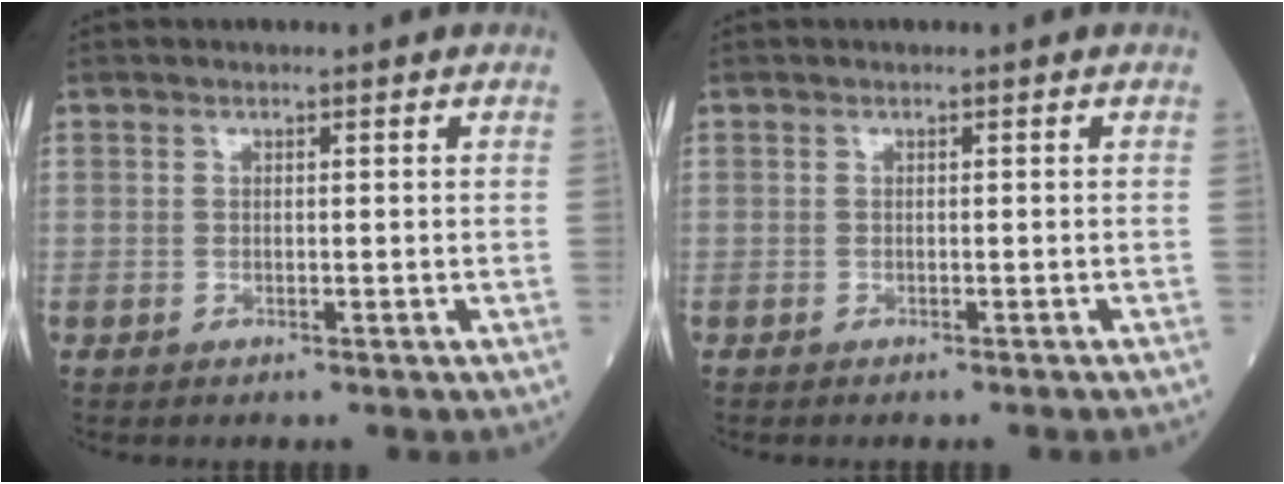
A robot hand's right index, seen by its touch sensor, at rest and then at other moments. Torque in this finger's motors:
{"motor_torque": [-1.65, -0.03, -0.26, -0.04]}